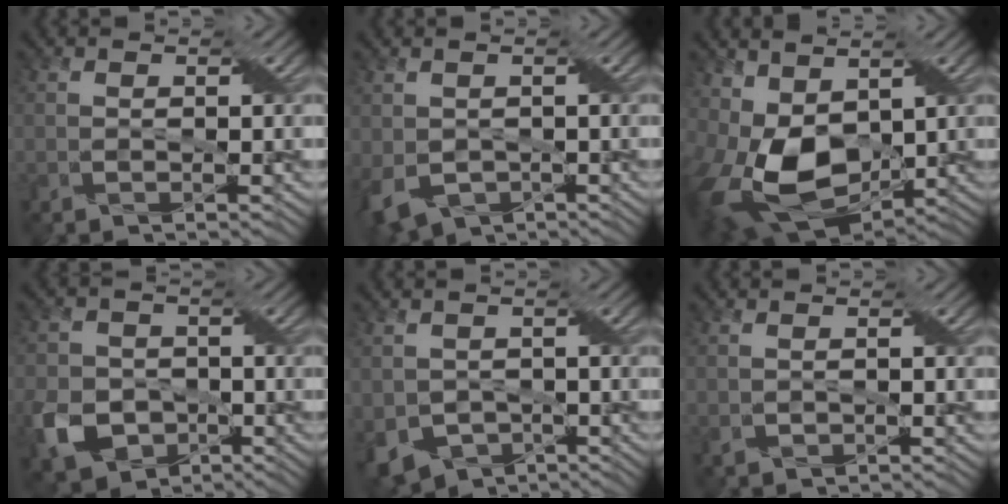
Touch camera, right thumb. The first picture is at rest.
{"total": 5.1, "force": [-1.6, 3.8, 3.0], "torque": [-0.081, -0.015, -0.026]}
{"total": 14.1, "force": [0.4, 9.3, 10.5], "torque": [-0.253, -0.029, 0.015]}
{"total": 7.8, "force": [-2.9, 6.2, 3.7], "torque": [-0.097, -0.019, -0.064]}
{"total": 6.2, "force": [-2.5, 4.7, 3.2], "torque": [-0.081, -0.020, -0.044]}
{"total": 1.1, "force": [-0.3, 0.7, 0.8], "torque": [-0.020, -0.002, 0.000]}